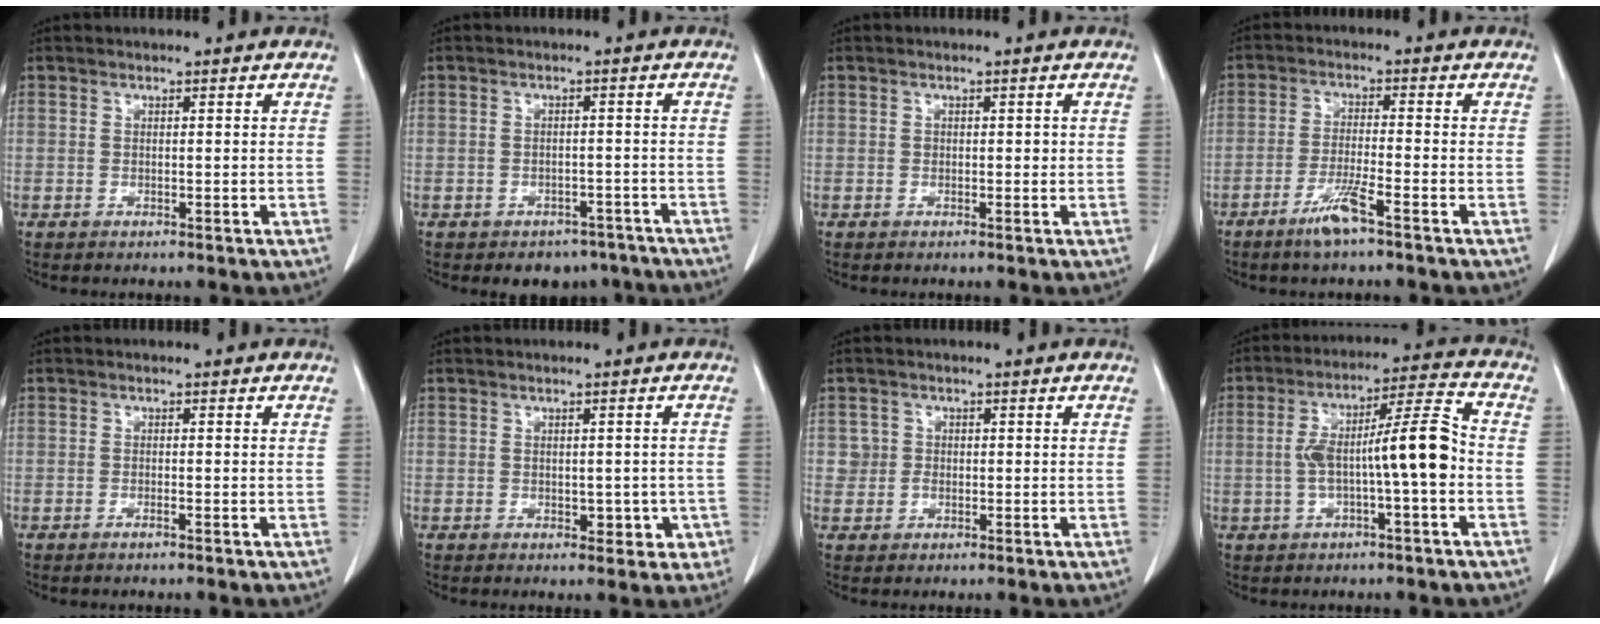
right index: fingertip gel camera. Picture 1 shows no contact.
{"total": 5.6, "force": [-4.4, 3.4, 0.8], "torque": [0.011, 0.018, -0.056]}
{"total": 1.0, "force": [0.0, 0.7, 0.7], "torque": [-0.008, 0.003, 0.001]}
{"total": 5.3, "force": [-3.4, -0.1, 4.0], "torque": [-0.080, -0.008, -0.068]}
{"total": 0.6, "force": [-0.4, -0.1, 0.4], "torque": [-0.009, 0.000, -0.006]}
{"total": 1.9, "force": [-0.4, 1.2, 1.4], "torque": [-0.015, 0.004, 0.001]}
{"total": 2.0, "force": [0.1, 2.0, 0.1], "torque": [0.006, 0.005, -0.001]}
{"total": 11.1, "force": [-1.6, 0.9, 11.0], "torque": [-0.188, 0.031, -0.030]}